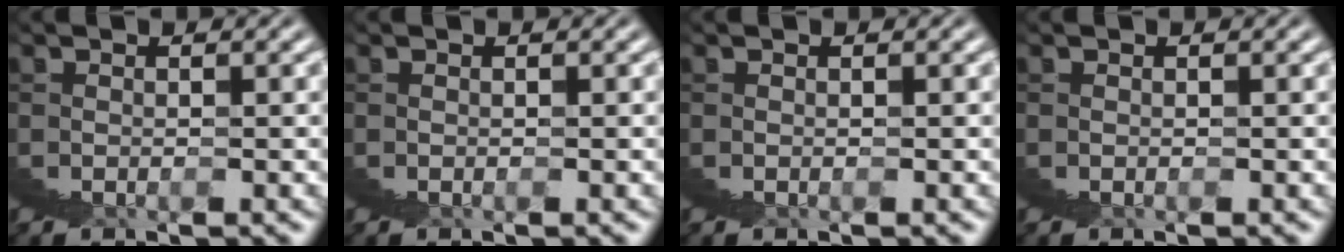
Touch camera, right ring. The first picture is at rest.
{"total": 0.0}
{"total": 0.0}
{"total": 0.0}